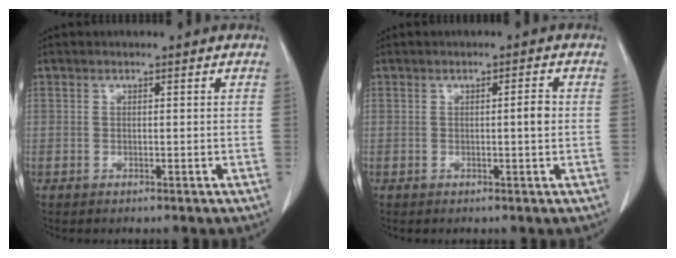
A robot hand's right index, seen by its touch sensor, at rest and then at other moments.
{"total": 1.9, "force": [0.0, 0.1, 1.9], "torque": [-0.029, 0.001, 0.000]}